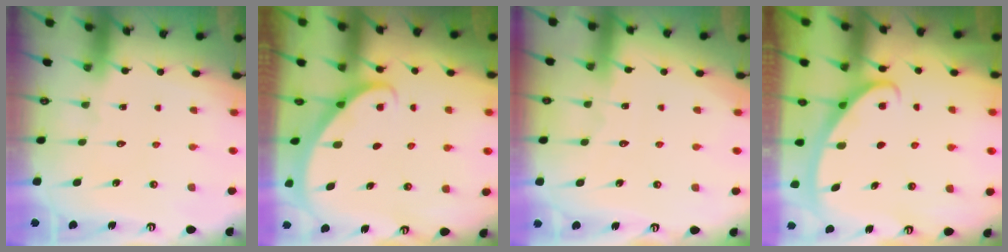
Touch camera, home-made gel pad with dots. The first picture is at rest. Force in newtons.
{"total": 2.0, "press": 2.0, "slide": 0.1}
{"total": 2.4, "press": 2.4, "slide": 0.2}
{"total": 2.8, "press": 2.8, "slide": 0.5}